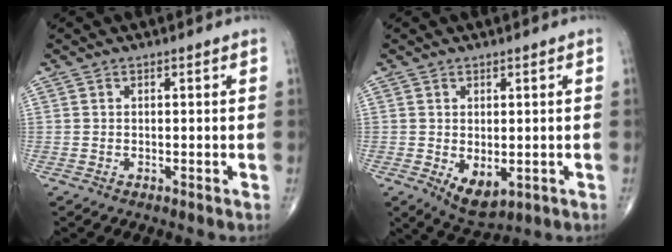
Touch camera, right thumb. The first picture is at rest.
{"total": 6.0, "force": [-1.2, 3.3, 4.8], "torque": [-0.067, -0.009, -0.003]}